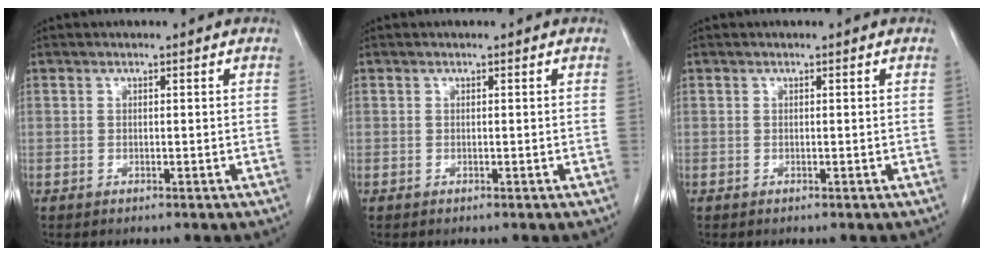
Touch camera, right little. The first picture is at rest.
{"total": 0.0}
{"total": 0.0}